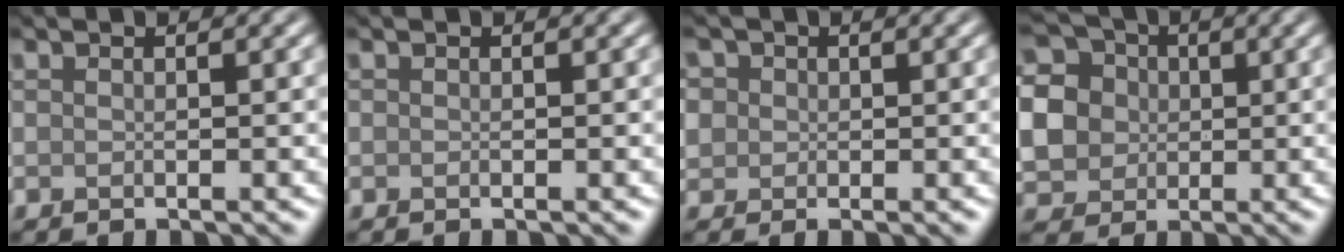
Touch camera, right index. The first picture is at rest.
{"total": 0.0}
{"total": 3.0, "force": [0.4, 2.7, 1.3], "torque": [-0.033, 0.010, 0.004]}
{"total": 8.3, "force": [0.3, 7.4, 3.6], "torque": [-0.100, 0.017, -0.014]}